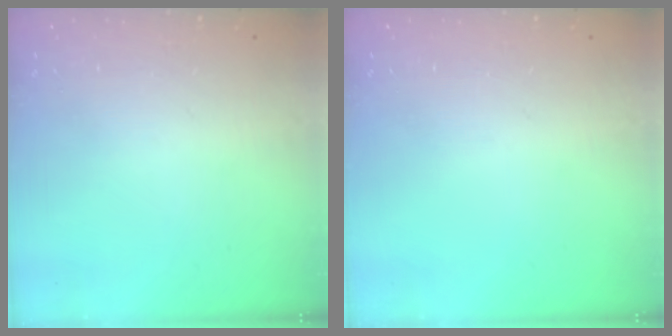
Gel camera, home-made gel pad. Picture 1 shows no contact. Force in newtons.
{"total": 0.0}